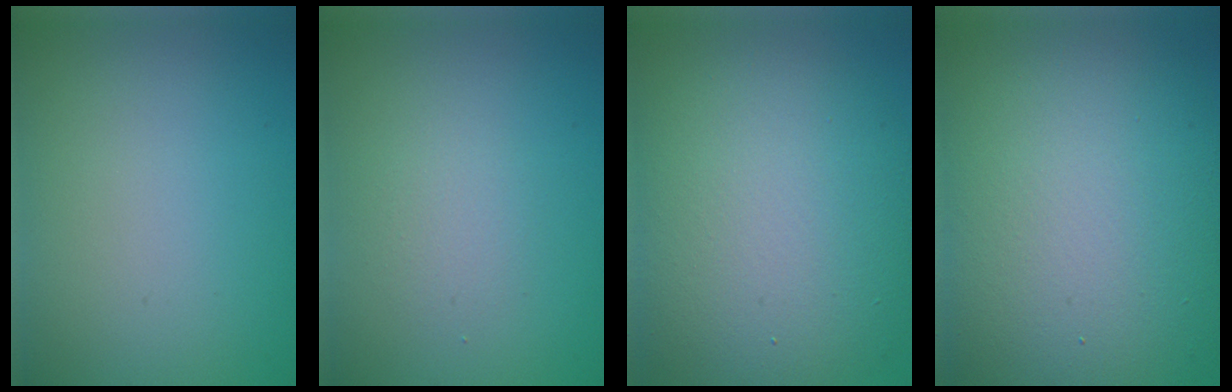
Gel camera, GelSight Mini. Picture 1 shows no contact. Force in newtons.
{"total": 1.5, "press": 1.5, "slide": 0.1}
{"total": 11.7, "press": 11.7, "slide": 0.8}
{"total": 16.2, "press": 16.2, "slide": 1.0}